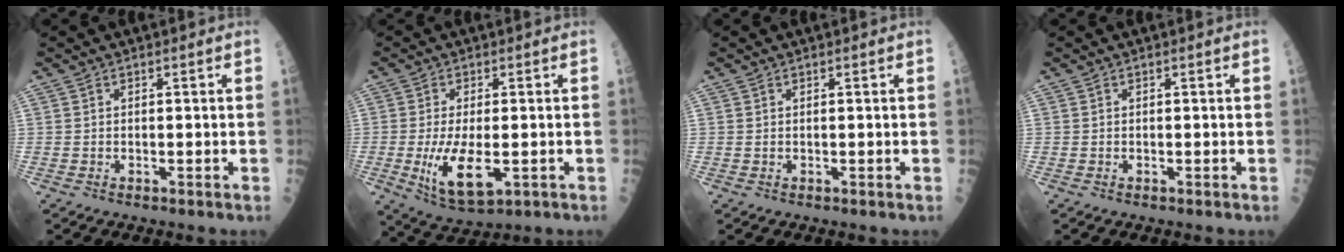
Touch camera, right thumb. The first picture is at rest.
{"total": 10.1, "force": [-2.1, 4.1, 8.9], "torque": [-0.163, -0.021, -0.028]}
{"total": 0.0}
{"total": 0.0}